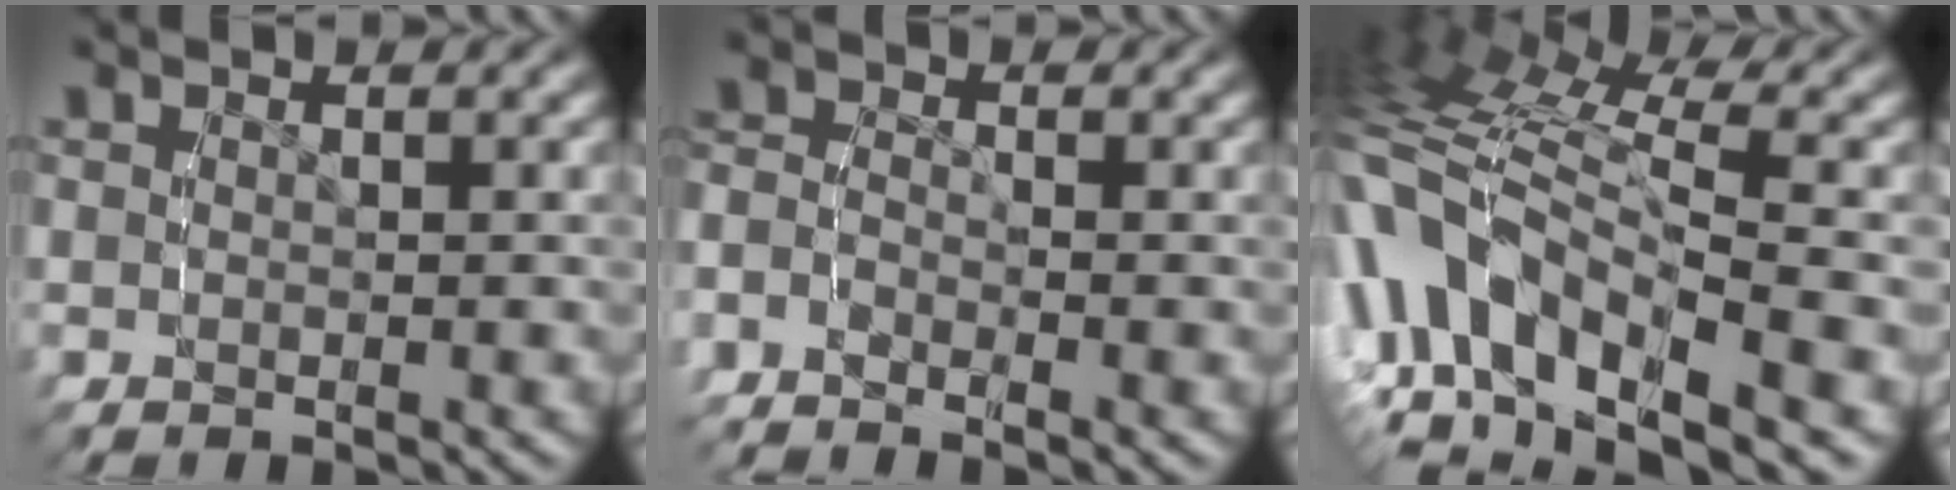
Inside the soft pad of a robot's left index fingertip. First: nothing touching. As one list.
[{"total": 2.8, "force": [-2.2, 1.6, 0.8], "torque": [-0.030, -0.015, -0.045]}, {"total": 12.9, "force": [-0.1, 9.2, 9.0], "torque": [-0.211, -0.012, -0.012]}]